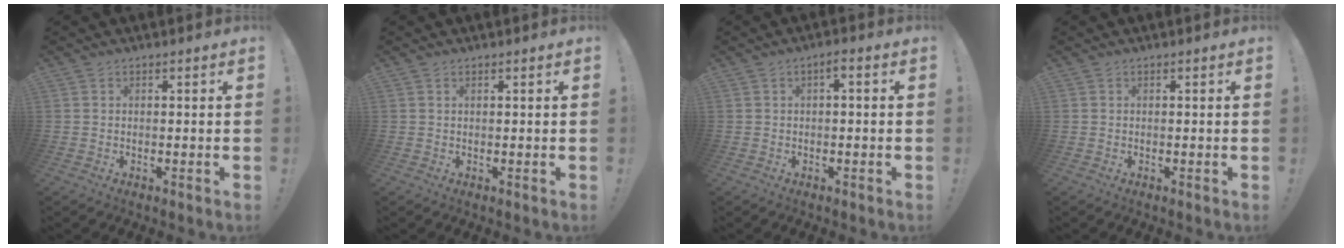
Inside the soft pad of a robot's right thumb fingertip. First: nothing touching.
{"total": 0.0}
{"total": 1.7, "force": [-0.6, 0.5, 1.6], "torque": [-0.028, 0.007, -0.014]}
{"total": 0.0}